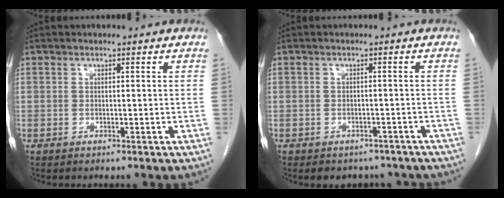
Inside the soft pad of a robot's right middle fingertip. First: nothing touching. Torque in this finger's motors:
{"motor_torque": [0.01, 0.00, 0.00, 0.00]}